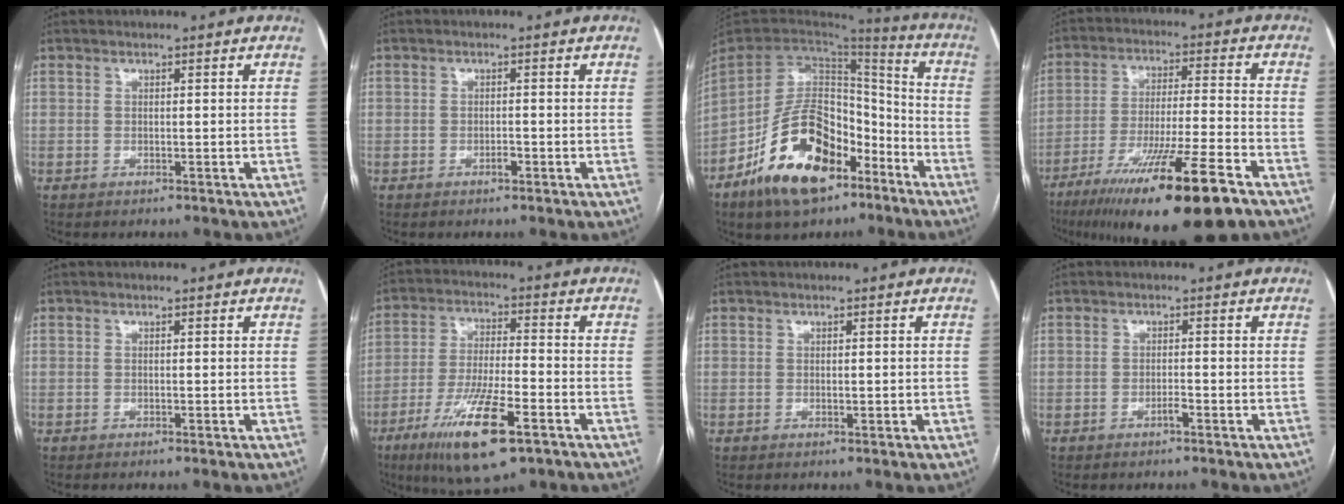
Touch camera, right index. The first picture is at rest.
{"total": 1.2, "force": [-0.6, 0.5, 0.9], "torque": [-0.015, 0.001, -0.009]}
{"total": 19.2, "force": [-10.5, 9.7, 12.9], "torque": [-0.244, 0.011, -0.178]}
{"total": 19.6, "force": [-12.5, 1.0, 15.1], "torque": [-0.234, -0.041, -0.209]}
{"total": 0.0}
{"total": 14.1, "force": [-7.6, 2.6, 11.6], "torque": [-0.223, -0.026, -0.128]}
{"total": 1.0, "force": [-0.1, 0.4, 0.9], "torque": [-0.015, -0.001, 0.002]}
{"total": 1.2, "force": [-0.8, 0.2, 0.9], "torque": [-0.016, 0.001, -0.014]}